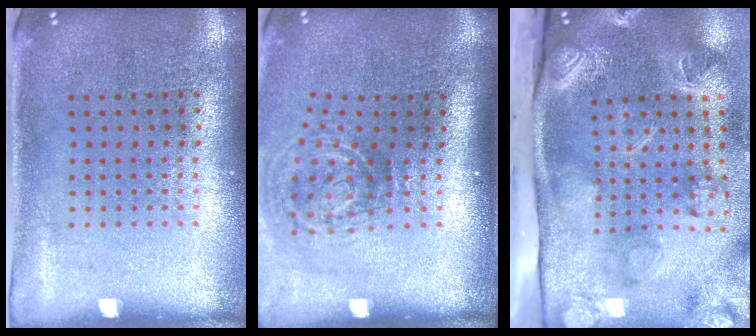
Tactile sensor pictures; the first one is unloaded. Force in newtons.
{"total": 2.0, "press": 1.2, "slide": 1.6}
{"total": 4.6, "press": 3.2, "slide": 3.3}